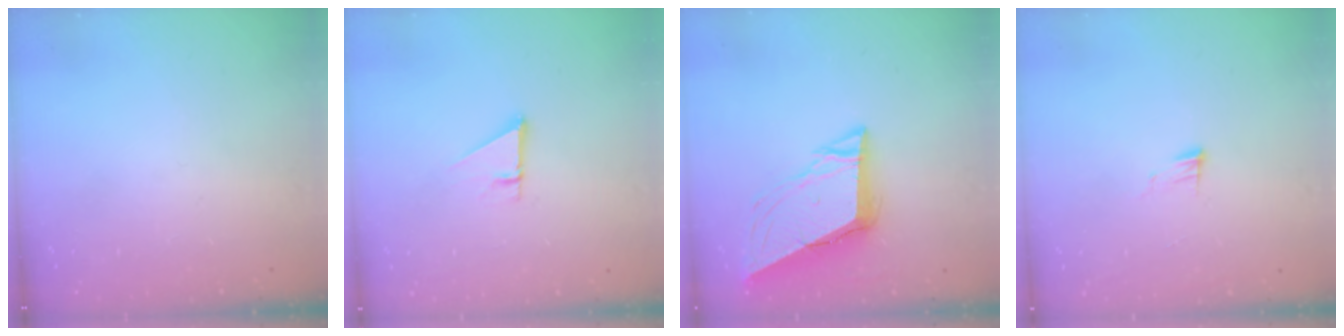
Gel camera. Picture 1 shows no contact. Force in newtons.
{"total": 2.7, "press": 2.7, "slide": 0.1}
{"total": 10.3, "press": 9.9, "slide": 2.9}
{"total": 5.1, "press": 5.1, "slide": 0.5}